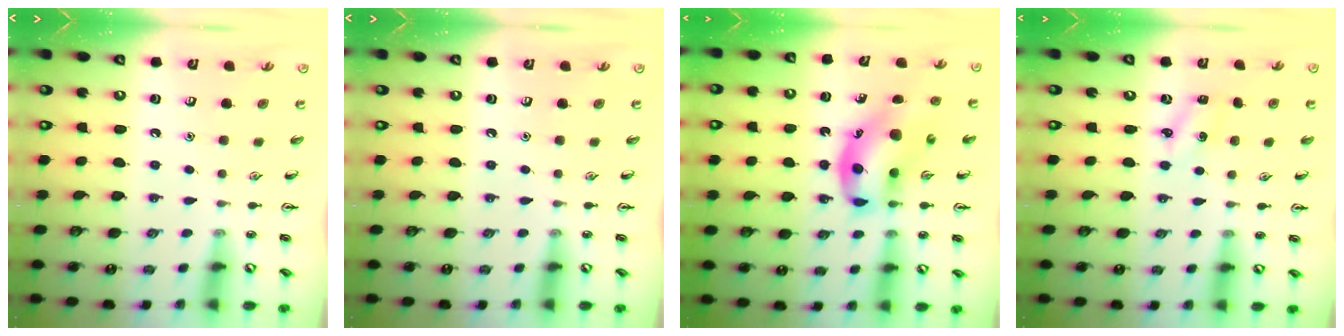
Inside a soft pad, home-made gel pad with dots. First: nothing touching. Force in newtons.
{"total": 0.0}
{"total": 12.3, "press": 11.9, "slide": 3.2}
{"total": 2.9, "press": 2.7, "slide": 0.9}